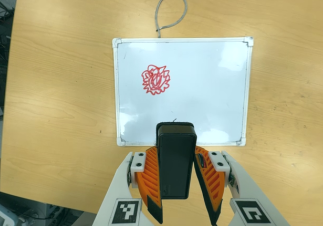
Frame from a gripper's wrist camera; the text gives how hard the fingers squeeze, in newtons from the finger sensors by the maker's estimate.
{"total": 5.2, "left": 4.6, "right": 5.7}